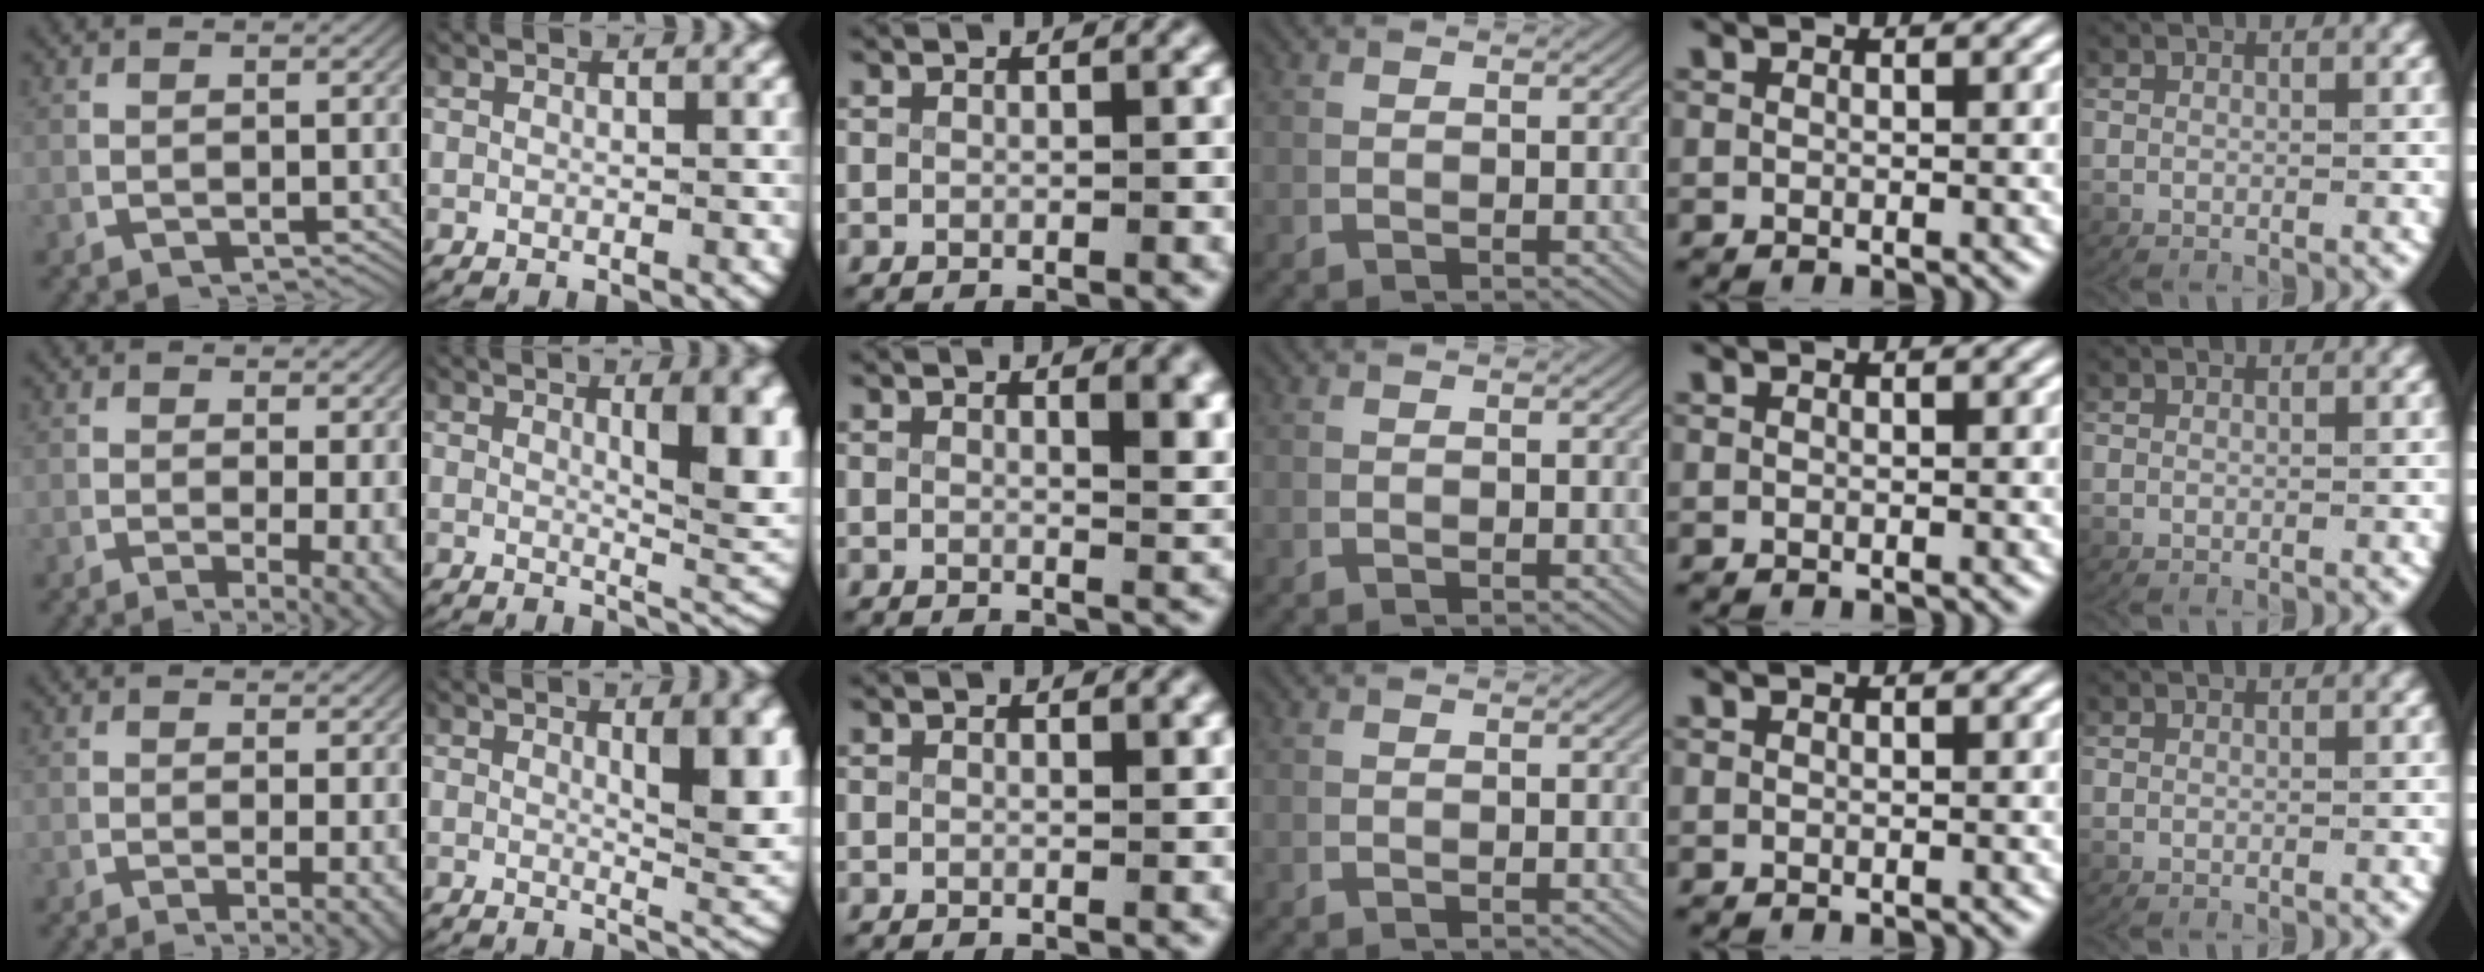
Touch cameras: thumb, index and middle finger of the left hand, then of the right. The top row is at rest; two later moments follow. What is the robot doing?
{"motion": "lift_and_place", "object": "plastic wrap"}